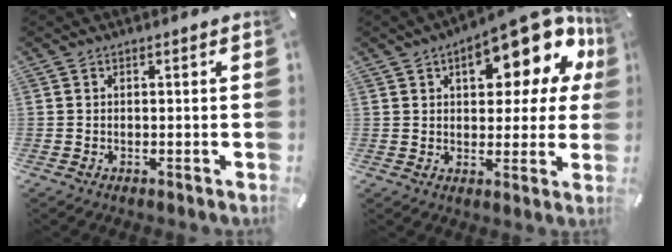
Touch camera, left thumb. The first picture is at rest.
{"total": 17.2, "force": [9.0, 8.1, 12.3], "torque": [-0.148, -0.060, 0.142]}